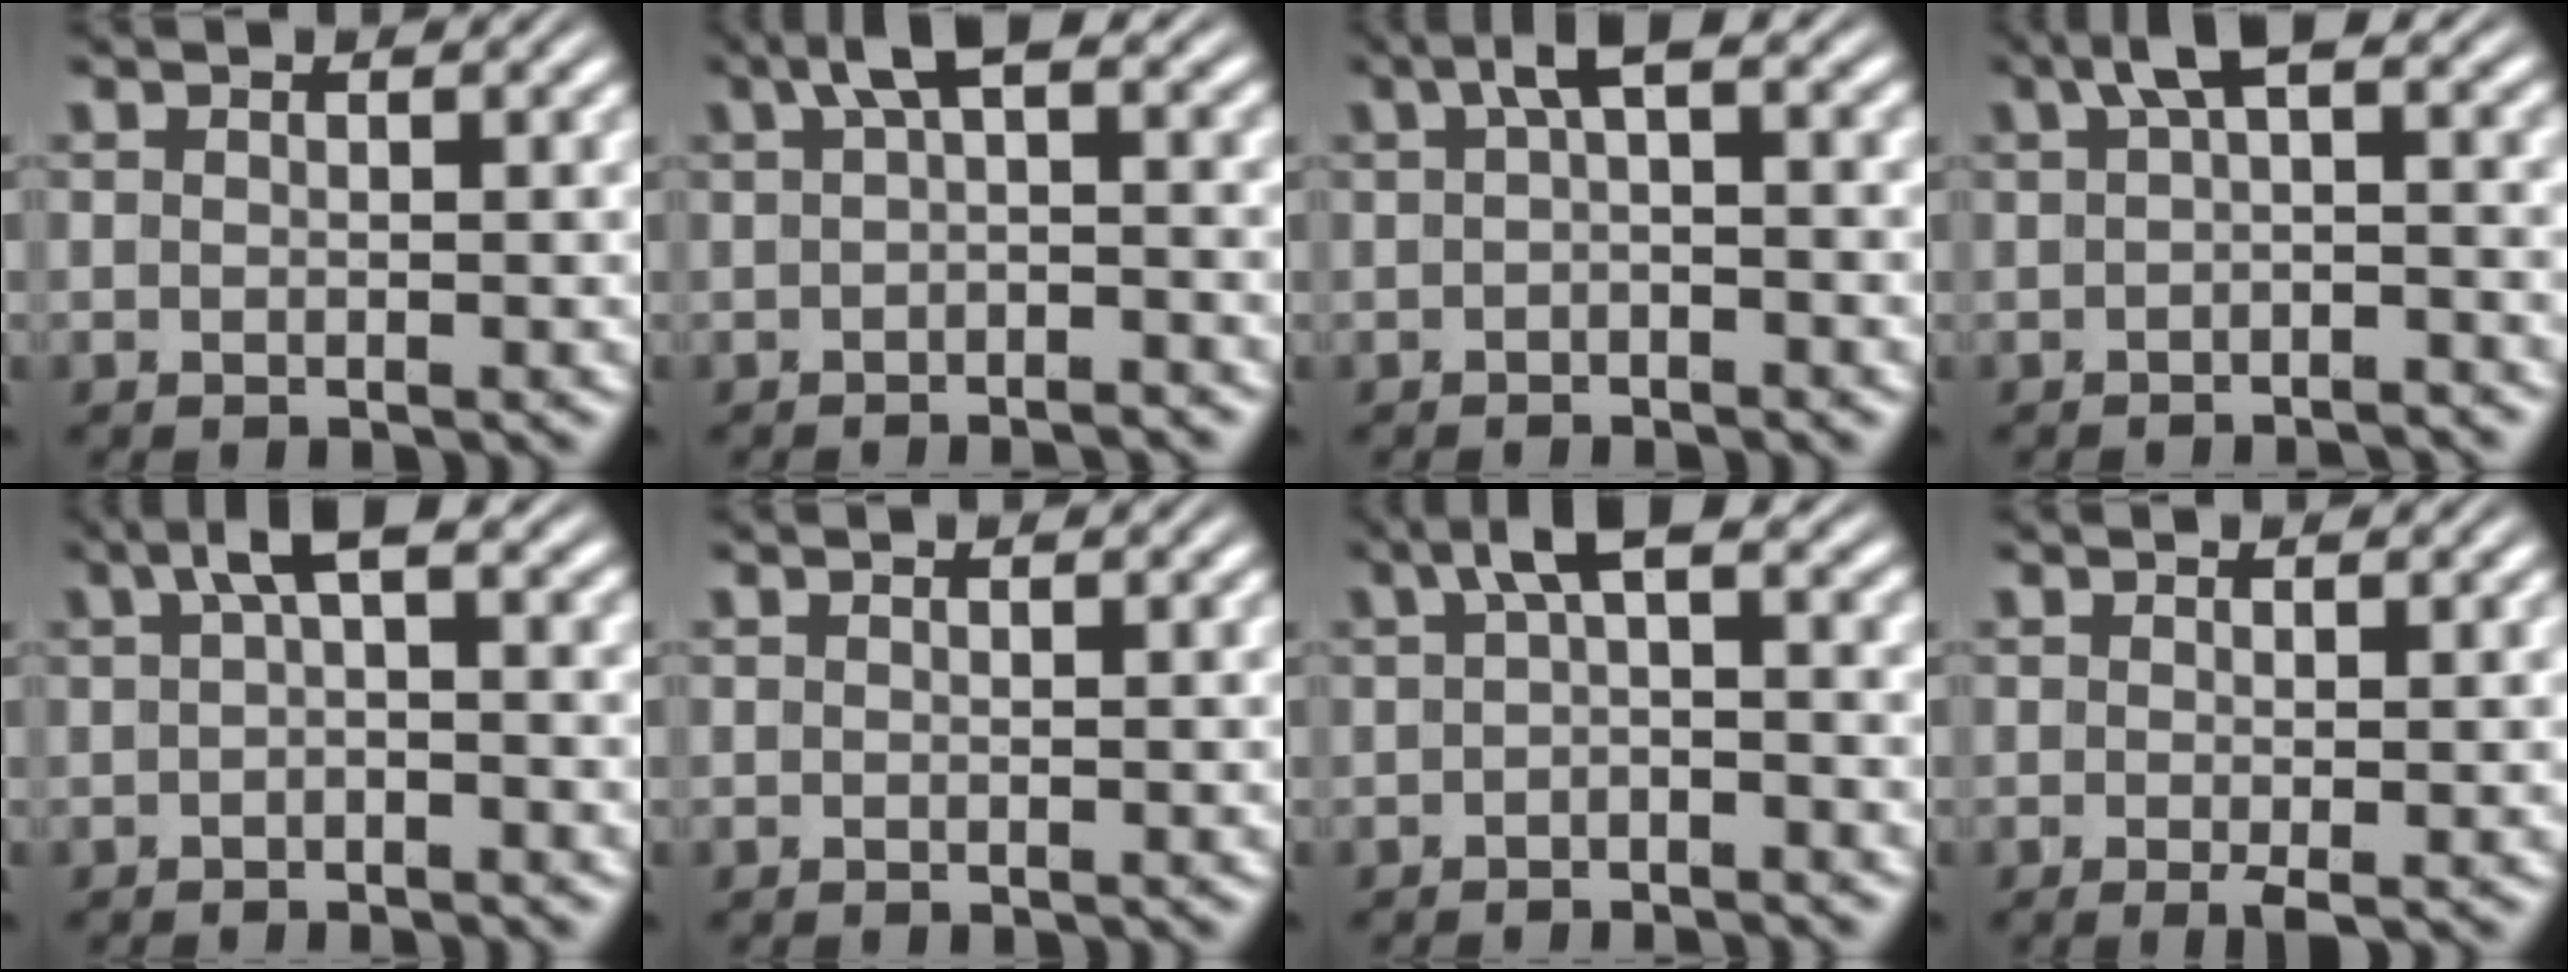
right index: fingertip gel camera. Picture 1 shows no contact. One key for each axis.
{"total": 3.3, "fx": 0.5, "fy": 0.6, "fz": 3.2, "tx": -0.055, "ty": 0.011, "tz": 0.003}
{"total": 3.0, "fx": 0.9, "fy": 0.5, "fz": 2.8, "tx": -0.048, "ty": 0.010, "tz": 0.012}
{"total": 3.3, "fx": 0.2, "fy": 0.8, "fz": 3.2, "tx": -0.055, "ty": 0.008, "tz": 0.001}
{"total": 3.3, "fx": 0.8, "fy": 0.6, "fz": 3.2, "tx": -0.053, "ty": 0.011, "tz": 0.010}
{"total": 0.0}
{"total": 3.5, "fx": 0.4, "fy": 0.9, "fz": 3.3, "tx": -0.056, "ty": 0.009, "tz": 0.002}
{"total": 1.1, "fx": -0.4, "fy": 0.1, "fz": 1.0, "tx": -0.015, "ty": -0.006, "tz": -0.007}